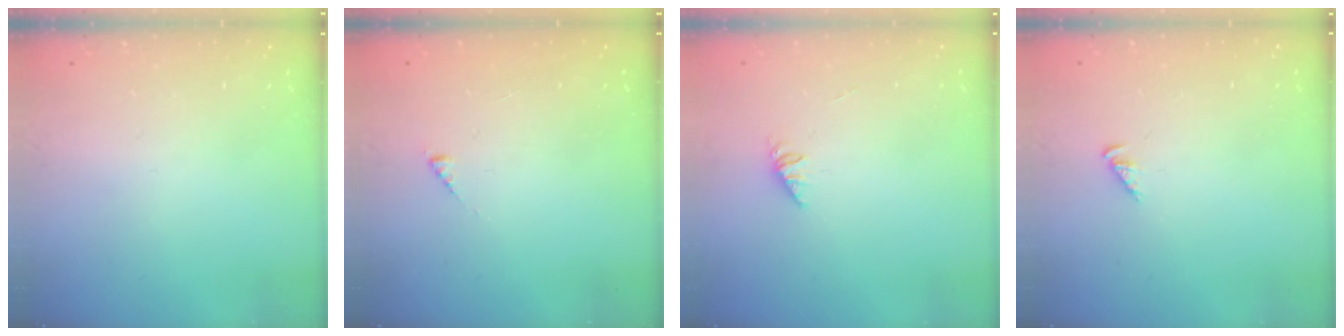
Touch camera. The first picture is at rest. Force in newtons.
{"total": 2.0, "press": 2.0, "slide": 0.3}
{"total": 1.1, "press": 1.0, "slide": 0.3}
{"total": 2.4, "press": 2.4, "slide": 0.5}